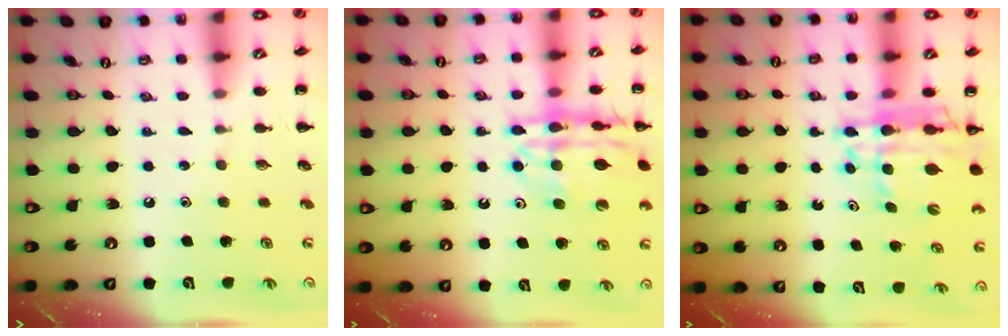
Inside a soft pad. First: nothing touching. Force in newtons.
{"total": 17.7, "press": 17.5, "slide": 2.1}
{"total": 12.8, "press": 12.2, "slide": 3.8}